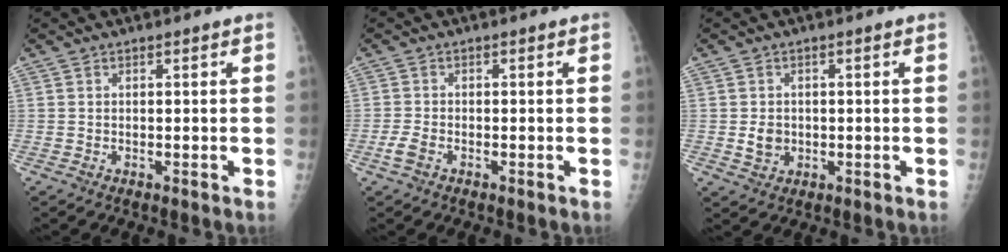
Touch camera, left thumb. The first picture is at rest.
{"total": 2.4, "force": [-1.3, 1.3, 1.6], "torque": [-0.043, 0.004, -0.026]}
{"total": 3.2, "force": [-0.3, 2.7, 1.7], "torque": [-0.018, 0.001, 0.001]}